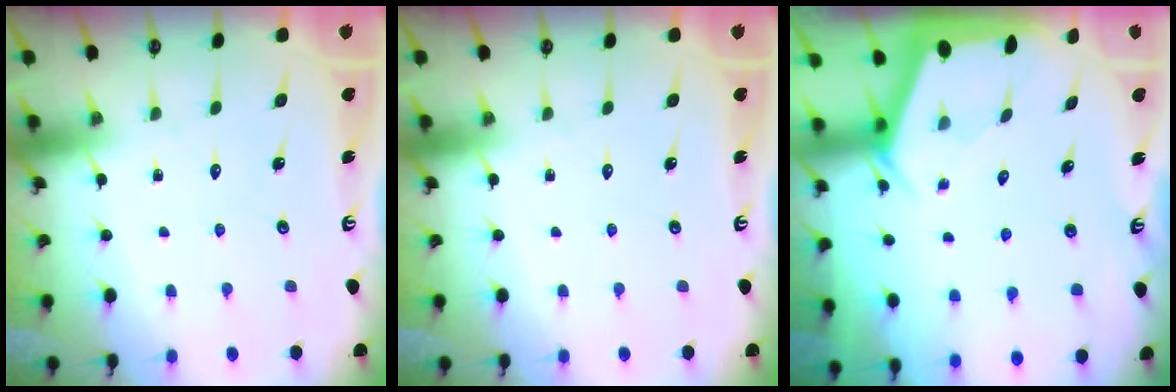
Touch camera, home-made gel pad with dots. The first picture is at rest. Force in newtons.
{"total": 0.0}
{"total": 1.9, "press": 1.9, "slide": 0.3}